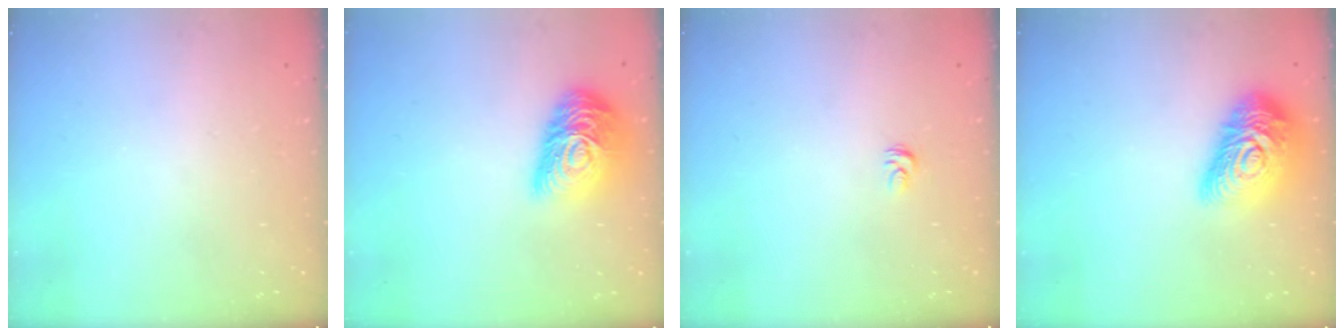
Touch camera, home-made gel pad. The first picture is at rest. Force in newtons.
{"total": 16.3, "press": 16.3, "slide": 0.9}
{"total": 2.7, "press": 2.7, "slide": 0.2}
{"total": 18.8, "press": 18.7, "slide": 1.1}